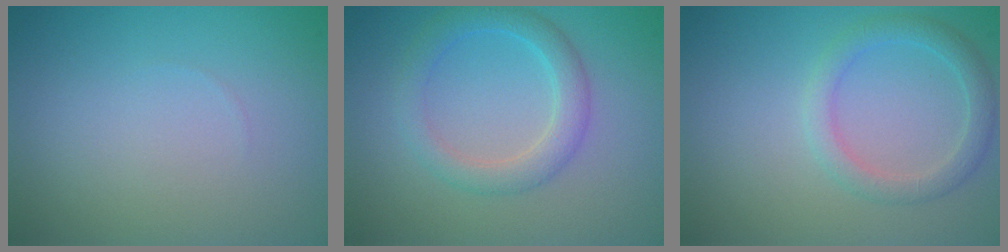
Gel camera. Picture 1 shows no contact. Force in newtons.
{"total": 3.1, "press": 3.1, "slide": 0.2}
{"total": 2.4, "press": 2.4, "slide": 0.1}